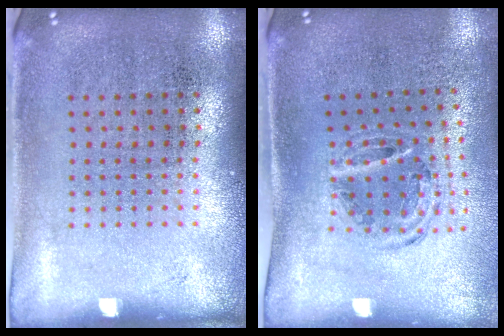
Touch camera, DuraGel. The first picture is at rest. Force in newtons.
{"total": 1.1, "press": 1.0, "slide": 0.3}